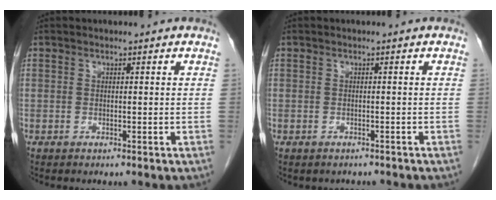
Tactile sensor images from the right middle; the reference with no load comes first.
{"total": 2.2, "force": [-1.9, 0.9, 0.7], "torque": [-0.018, -0.004, -0.021]}